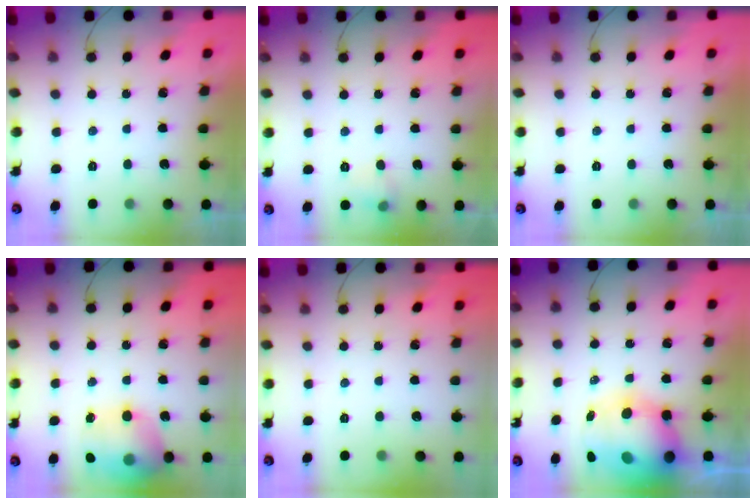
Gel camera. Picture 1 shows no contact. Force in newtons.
{"total": 4.8, "press": 4.7, "slide": 1.2}
{"total": 0.0}
{"total": 16.5, "press": 16.4, "slide": 1.6}
{"total": 0.0}
{"total": 12.8, "press": 12.5, "slide": 3.1}